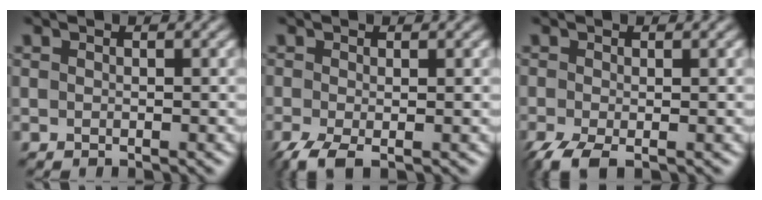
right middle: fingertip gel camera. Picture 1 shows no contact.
{"total": 2.6, "force": [-1.4, 0.7, 2.1], "torque": [-0.050, -0.008, -0.034]}
{"total": 2.9, "force": [-1.7, 0.8, 2.2], "torque": [-0.050, -0.010, -0.039]}